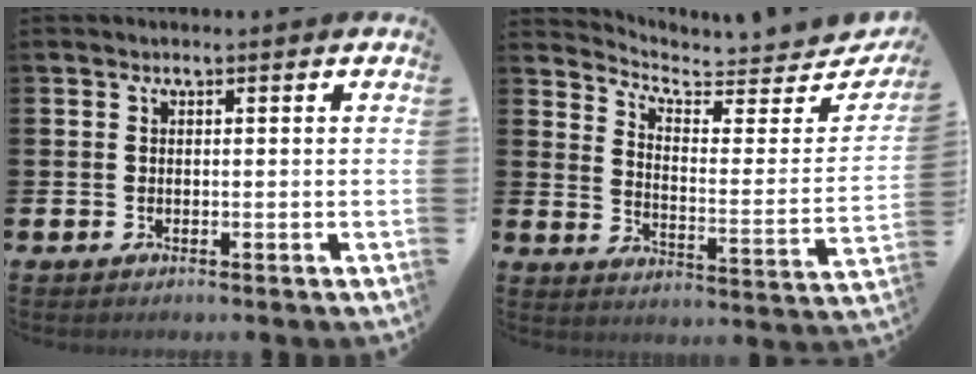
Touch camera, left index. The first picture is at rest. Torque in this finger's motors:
{"motor_torque": [0.98, -1.16, -0.31, 0.03]}